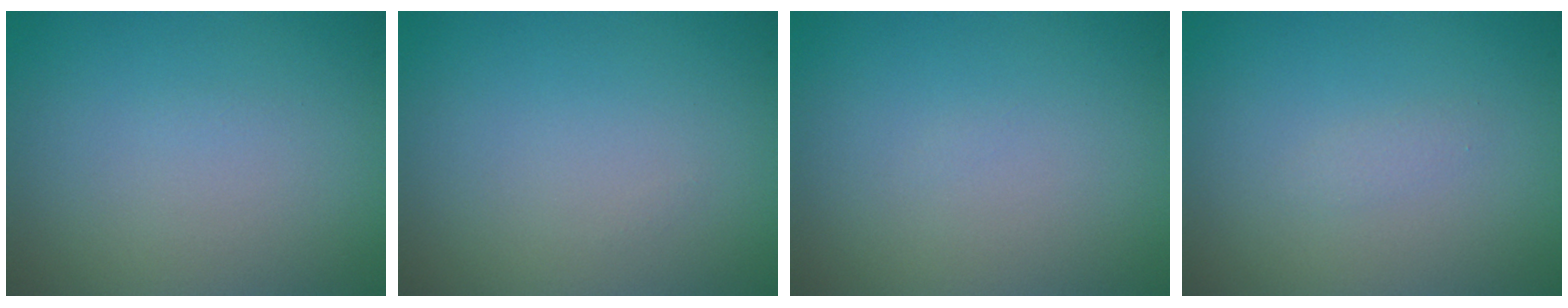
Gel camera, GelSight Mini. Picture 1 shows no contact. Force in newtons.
{"total": 0.0}
{"total": 0.0}
{"total": 0.6, "press": 0.6, "slide": 0.0}